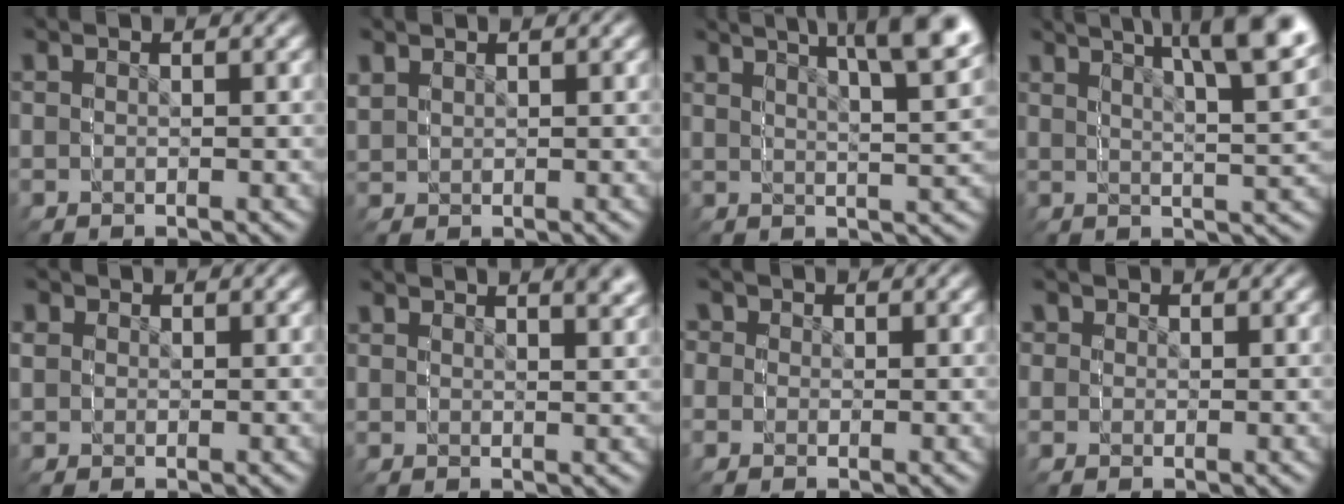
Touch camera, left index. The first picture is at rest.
{"total": 1.7, "force": [0.8, 1.5, -0.1], "torque": [-0.007, -0.008, 0.019]}
{"total": 5.2, "force": [4.2, -0.3, 3.1], "torque": [-0.035, 0.027, 0.054]}
{"total": 5.9, "force": [4.5, -0.1, 3.9], "torque": [-0.048, 0.031, 0.056]}
{"total": 2.0, "force": [0.4, 2.0, -0.1], "torque": [-0.002, -0.016, 0.010]}
{"total": 1.4, "force": [1.4, 0.0, -0.2], "torque": [0.012, 0.007, 0.020]}
{"total": 3.3, "force": [0.4, 3.3, -0.4], "torque": [0.001, -0.027, 0.010]}
{"total": 2.6, "force": [0.7, 2.6, 0.0], "torque": [-0.002, -0.021, 0.014]}